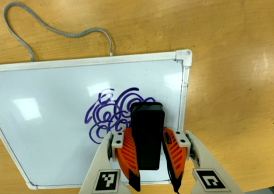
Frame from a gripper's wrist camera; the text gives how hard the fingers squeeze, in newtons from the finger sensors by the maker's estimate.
{"total": 13.9, "left": 13.9, "right": 14.0}